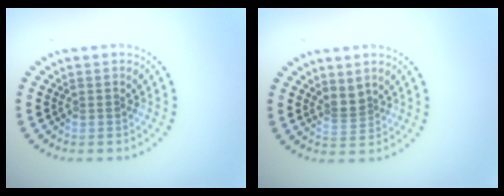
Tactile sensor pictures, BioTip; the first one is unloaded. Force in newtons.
{"total": 1.6, "press": 1.1, "slide": 1.2}